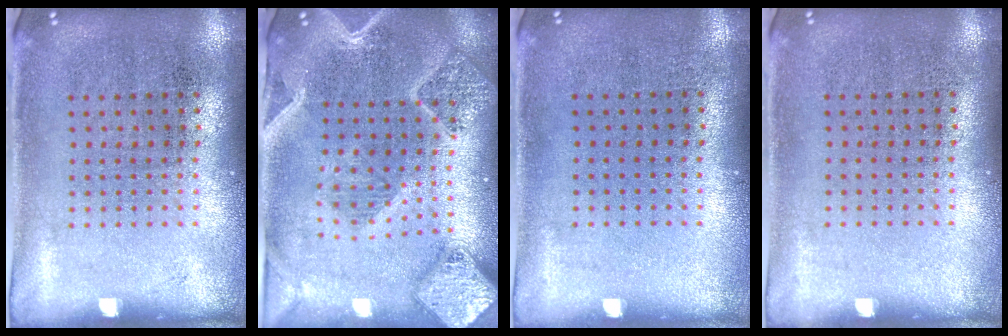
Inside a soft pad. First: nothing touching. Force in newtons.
{"total": 2.9, "press": 2.5, "slide": 1.5}
{"total": 0.0}
{"total": 0.0}